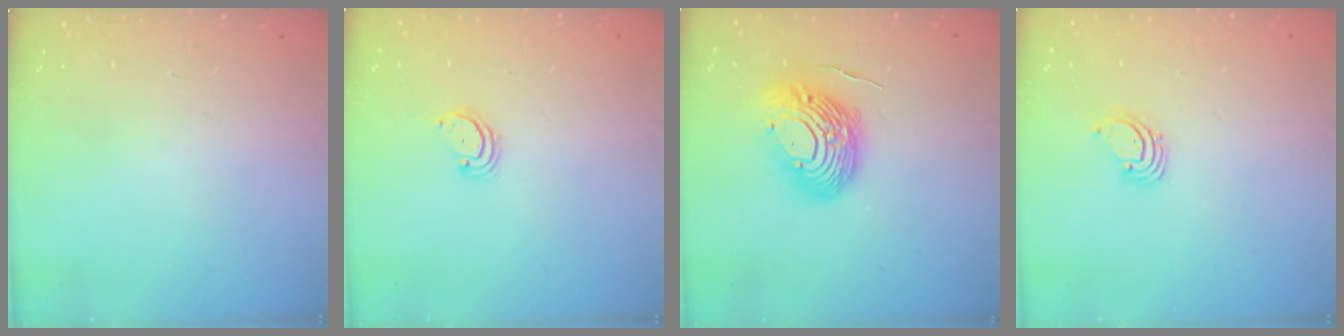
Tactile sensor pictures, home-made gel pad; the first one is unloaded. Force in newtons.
{"total": 2.3, "press": 2.2, "slide": 0.2}
{"total": 14.9, "press": 14.8, "slide": 1.6}
{"total": 1.4, "press": 1.4, "slide": 0.1}